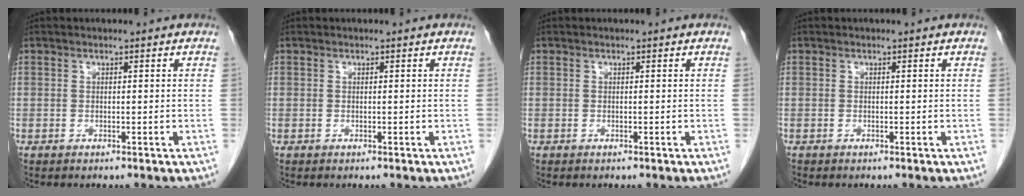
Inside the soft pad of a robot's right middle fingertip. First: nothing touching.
{"total": 0.0}
{"total": 0.0}
{"total": 0.0}